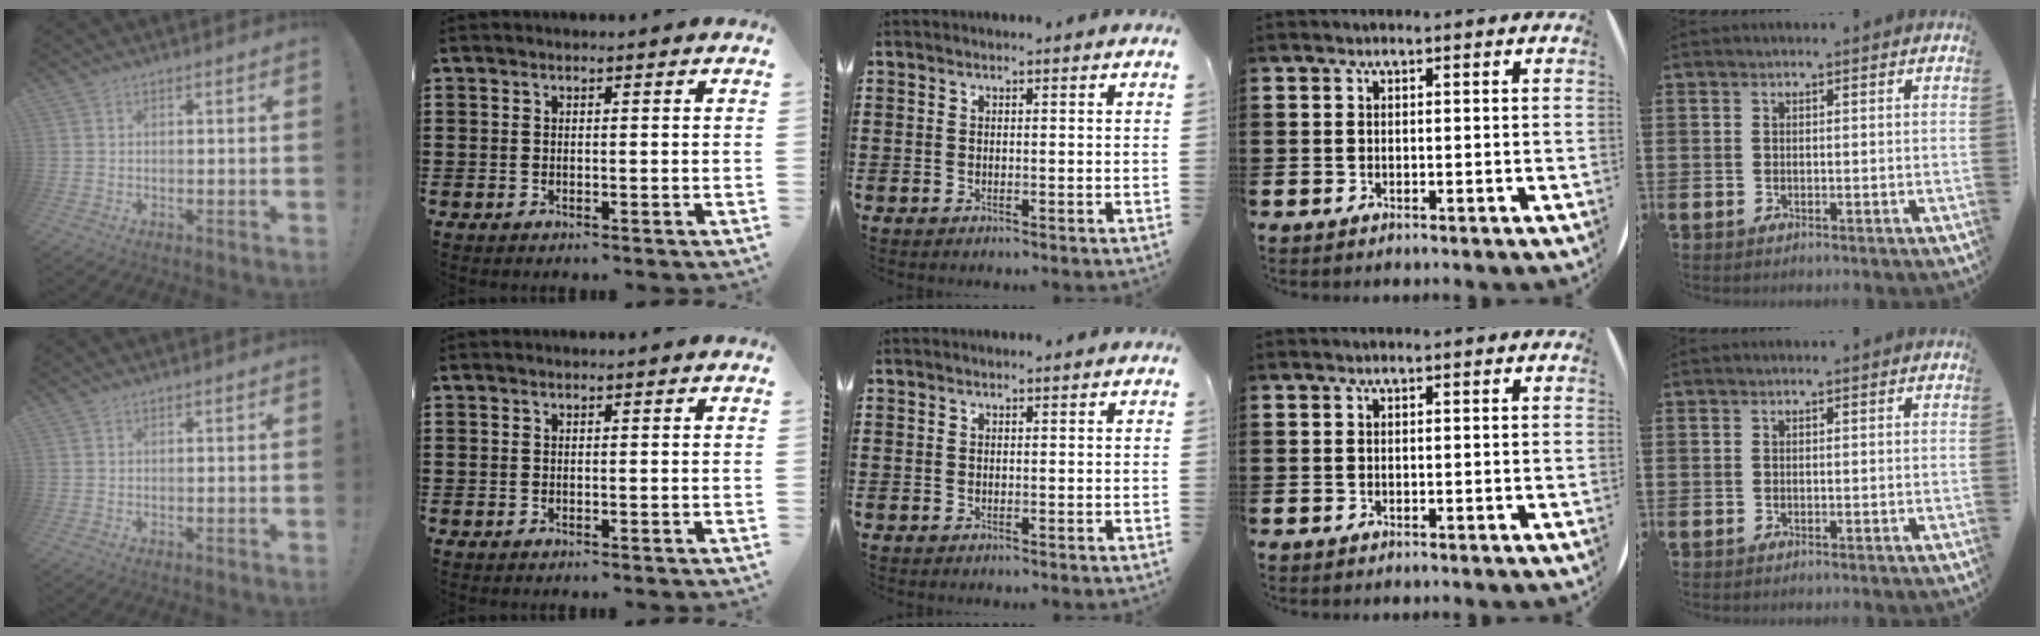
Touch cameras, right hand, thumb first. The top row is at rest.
{}